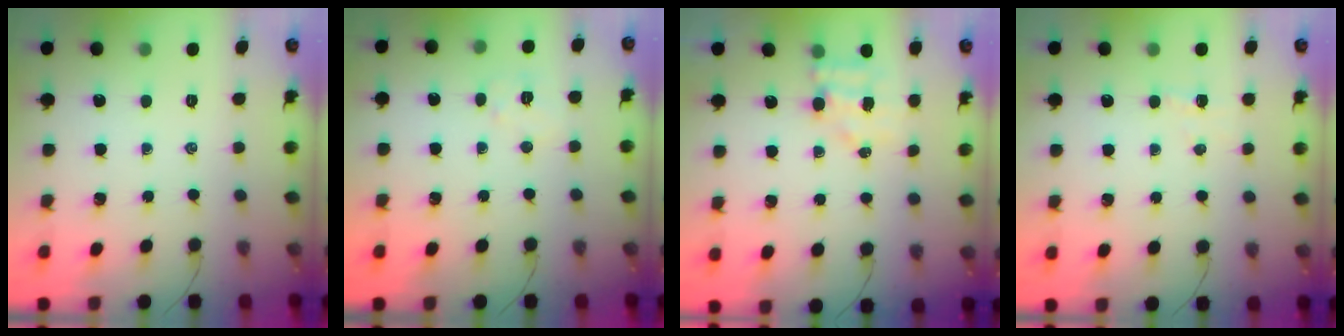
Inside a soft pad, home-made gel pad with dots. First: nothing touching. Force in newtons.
{"total": 4.9, "press": 4.9, "slide": 0.7}
{"total": 4.9, "press": 4.9, "slide": 0.6}
{"total": 3.0, "press": 2.9, "slide": 0.7}